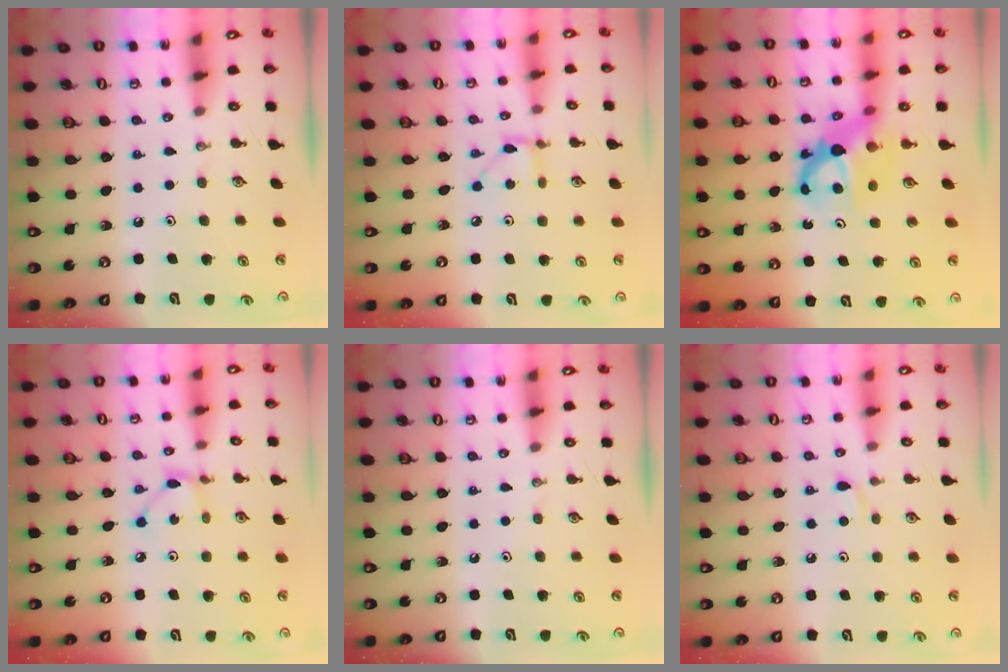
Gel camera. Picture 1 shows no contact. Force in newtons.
{"total": 4.0, "press": 3.9, "slide": 0.4}
{"total": 8.1, "press": 8.1, "slide": 0.6}
{"total": 2.8, "press": 2.8, "slide": 0.1}
{"total": 0.0}
{"total": 4.2, "press": 4.2, "slide": 0.4}